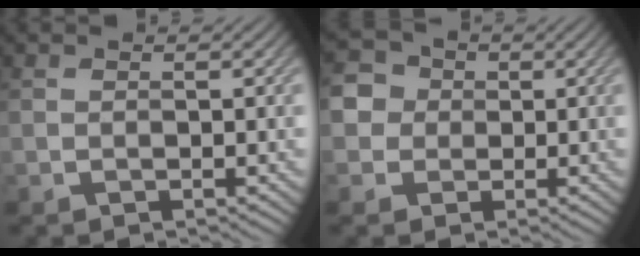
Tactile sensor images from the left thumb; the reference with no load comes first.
{"total": 4.5, "force": [0.5, 4.3, 1.1], "torque": [-0.034, 0.010, -0.008]}